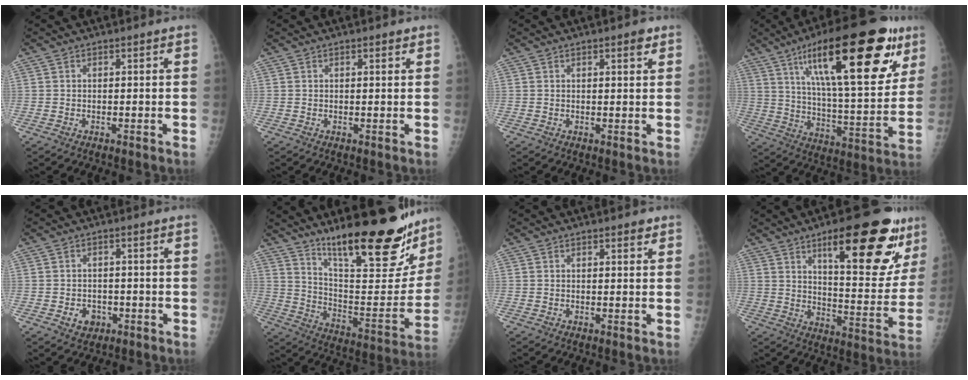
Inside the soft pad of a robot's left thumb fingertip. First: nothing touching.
{"total": 0.9, "force": [0.6, 0.3, 0.6], "torque": [-0.008, -0.002, 0.008]}
{"total": 2.0, "force": [1.2, 0.5, 1.5], "torque": [-0.017, -0.005, 0.014]}
{"total": 29.0, "force": [14.4, 8.9, 23.5], "torque": [-0.335, -0.035, 0.232]}
{"total": 3.5, "force": [-1.3, 2.9, 1.5], "torque": [-0.009, 0.006, -0.012]}
{"total": 27.1, "force": [19.3, 6.8, 17.7], "torque": [-0.225, -0.105, 0.297]}
{"total": 1.4, "force": [0.9, 0.5, 1.0], "torque": [-0.009, -0.004, 0.011]}
{"total": 23.3, "force": [12.7, 7.2, 18.2], "torque": [-0.212, -0.054, 0.186]}